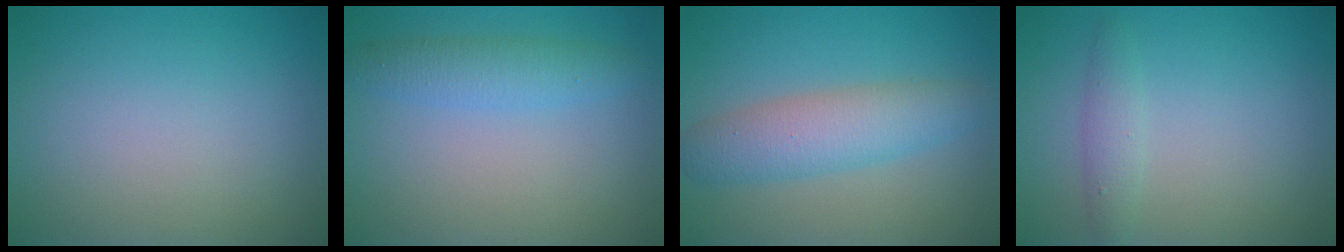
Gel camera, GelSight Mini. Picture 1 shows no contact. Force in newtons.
{"total": 2.8, "press": 2.8, "slide": 0.0}
{"total": 4.6, "press": 4.6, "slide": 0.1}
{"total": 1.6, "press": 1.6, "slide": 0.0}